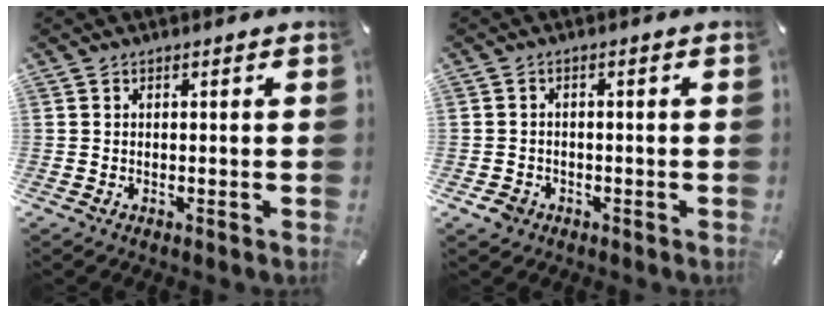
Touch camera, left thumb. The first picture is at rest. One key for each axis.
{"total": 2.9, "fx": -1.6, "fy": 2.2, "fz": 0.9, "tx": -0.021, "ty": 0.006, "tz": -0.034}